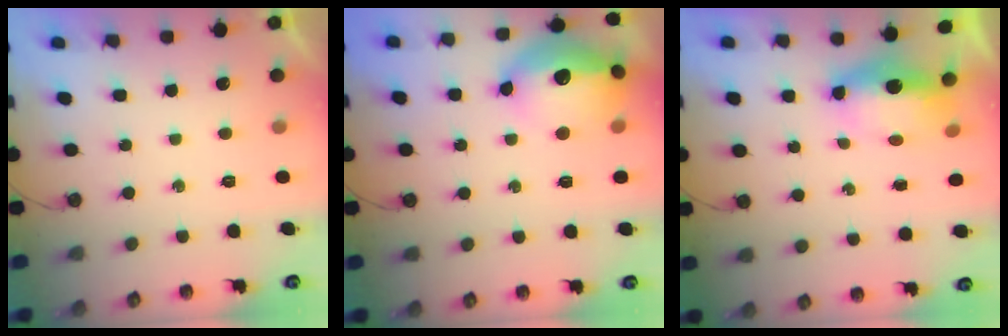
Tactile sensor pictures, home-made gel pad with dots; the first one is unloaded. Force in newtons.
{"total": 19.2, "press": 19.1, "slide": 1.5}
{"total": 7.0, "press": 7.0, "slide": 0.8}